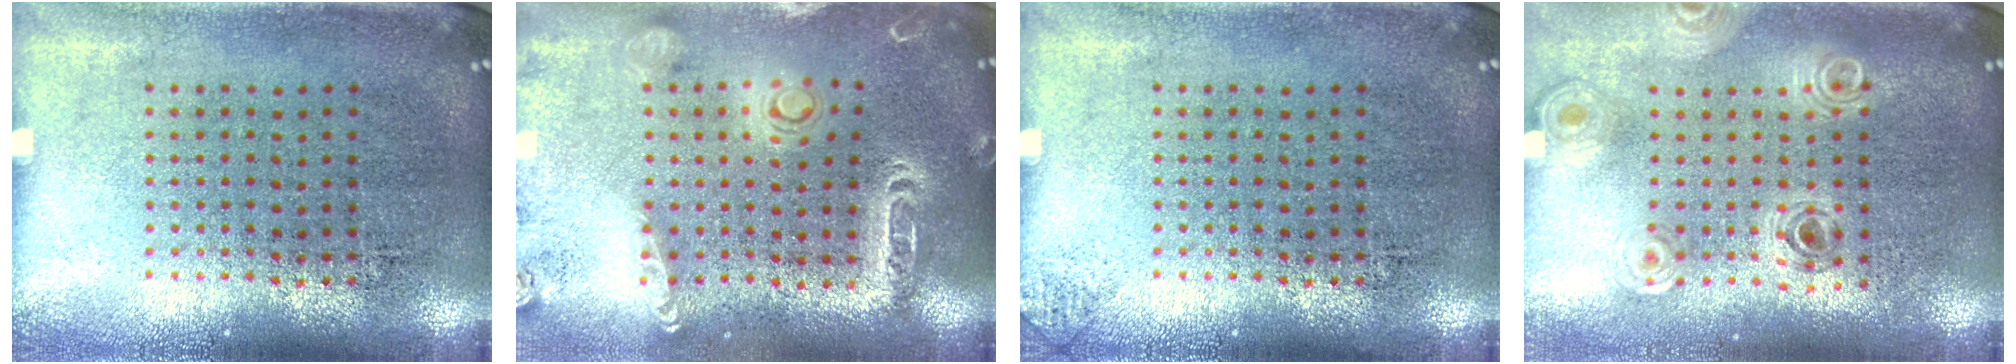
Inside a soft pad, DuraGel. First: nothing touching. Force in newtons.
{"total": 2.0, "press": 1.9, "slide": 0.6}
{"total": 0.5, "press": 0.5, "slide": 0.0}
{"total": 0.8, "press": 0.8, "slide": 0.1}